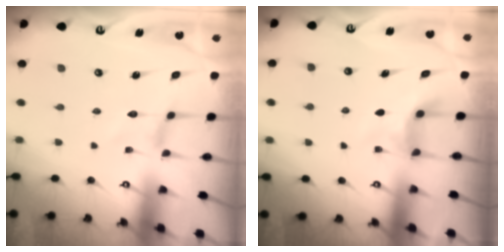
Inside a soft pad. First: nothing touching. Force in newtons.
{"total": 4.1, "press": 4.1, "slide": 0.3}